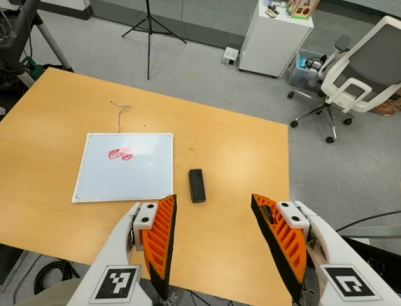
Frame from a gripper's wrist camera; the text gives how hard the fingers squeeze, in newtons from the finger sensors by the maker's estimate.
{"total": 0.0}